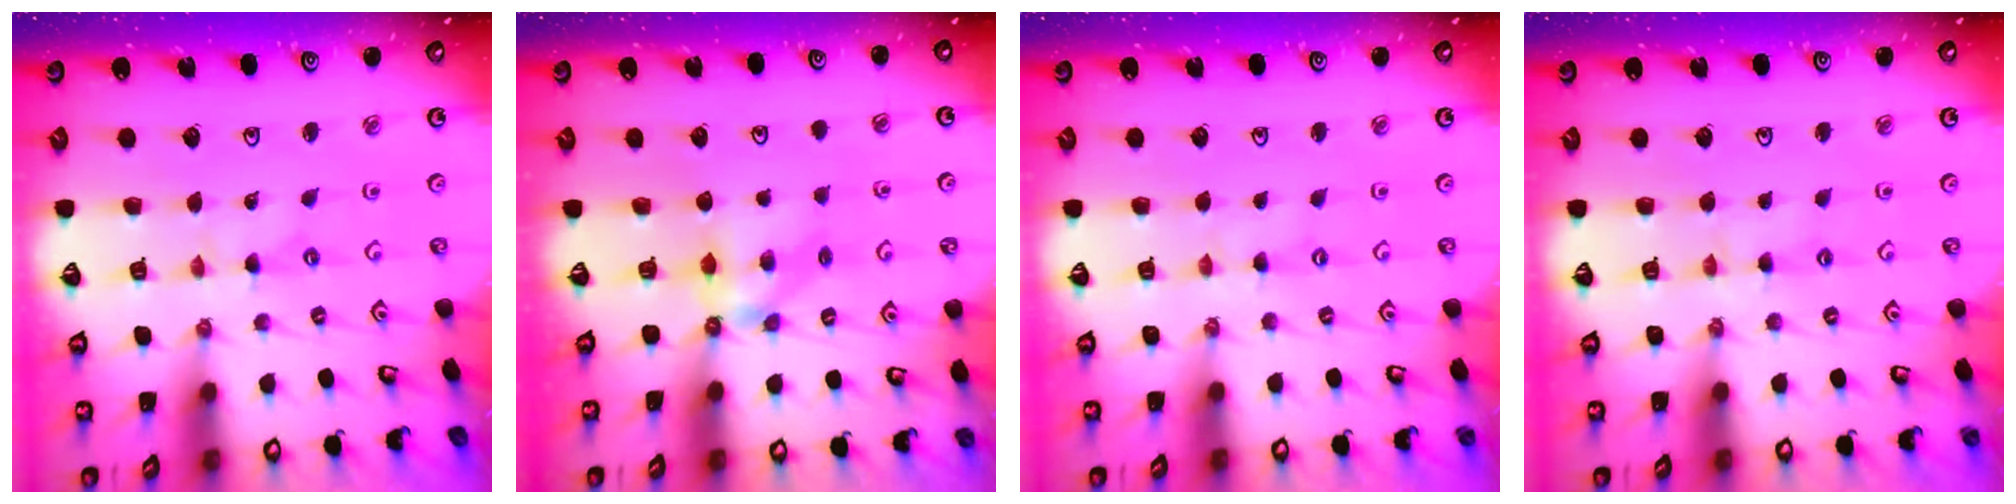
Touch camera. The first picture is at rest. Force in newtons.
{"total": 6.7, "press": 6.7, "slide": 0.2}
{"total": 0.0}
{"total": 1.3, "press": 1.2, "slide": 0.3}